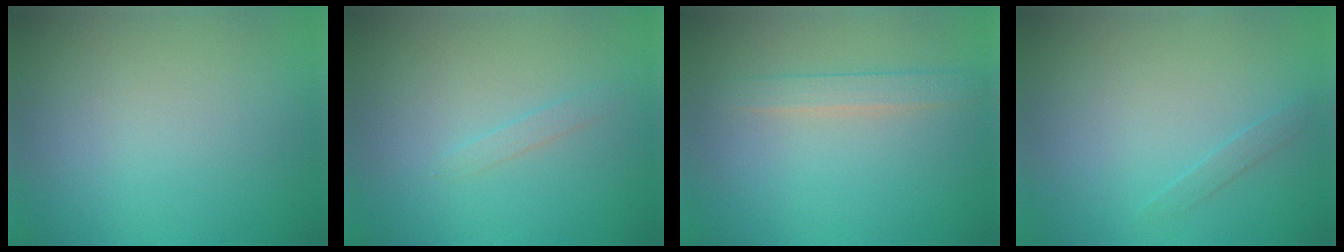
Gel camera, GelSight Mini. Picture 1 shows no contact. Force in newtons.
{"total": 0.8, "press": 0.8, "slide": 0.1}
{"total": 1.8, "press": 1.8, "slide": 0.2}
{"total": 0.7, "press": 0.7, "slide": 0.0}